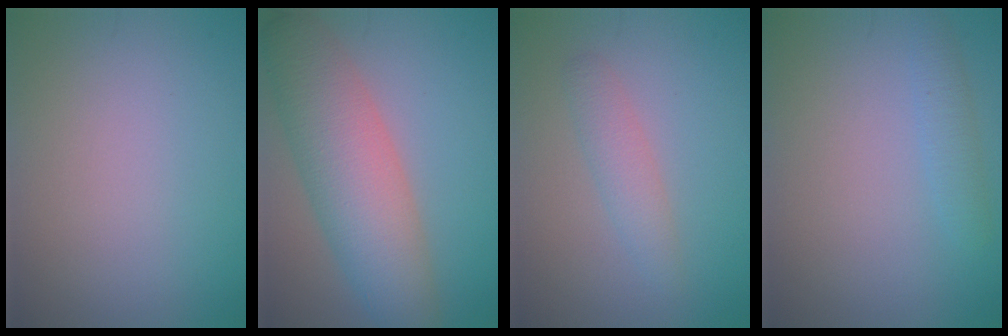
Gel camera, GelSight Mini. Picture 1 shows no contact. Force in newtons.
{"total": 8.1, "press": 8.1, "slide": 0.3}
{"total": 2.2, "press": 2.2, "slide": 0.1}
{"total": 1.6, "press": 1.6, "slide": 0.0}